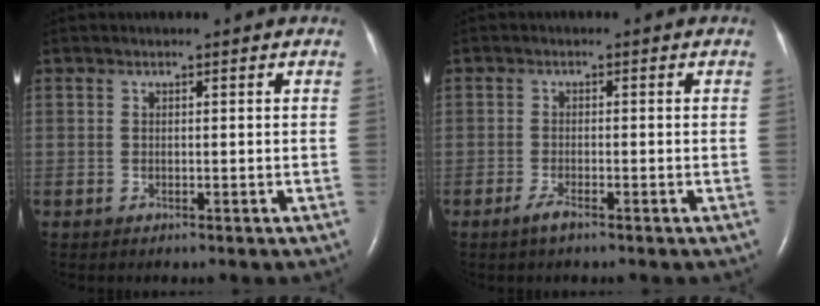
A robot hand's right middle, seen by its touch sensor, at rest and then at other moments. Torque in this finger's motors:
{"motor_torque": [0.18, -0.14, -0.02, 0.00]}